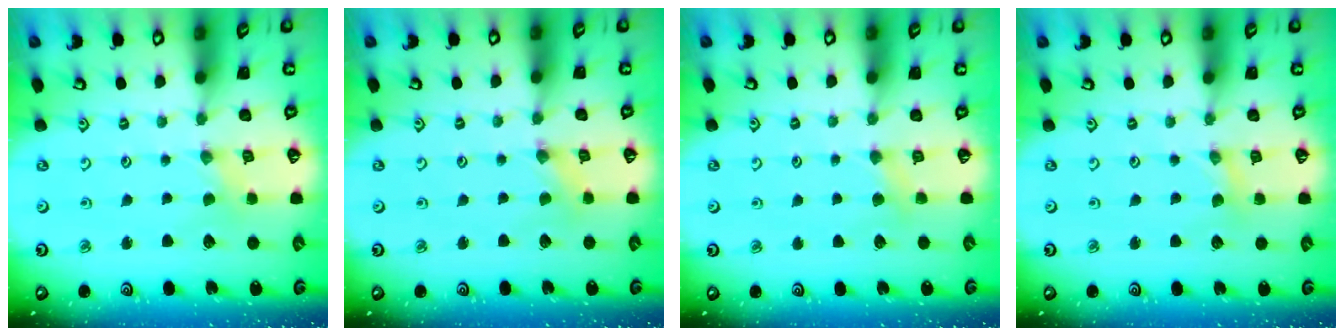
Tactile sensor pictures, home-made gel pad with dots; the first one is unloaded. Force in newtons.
{"total": 0.0}
{"total": 3.5, "press": 3.5, "slide": 0.4}
{"total": 1.2, "press": 1.2, "slide": 0.1}